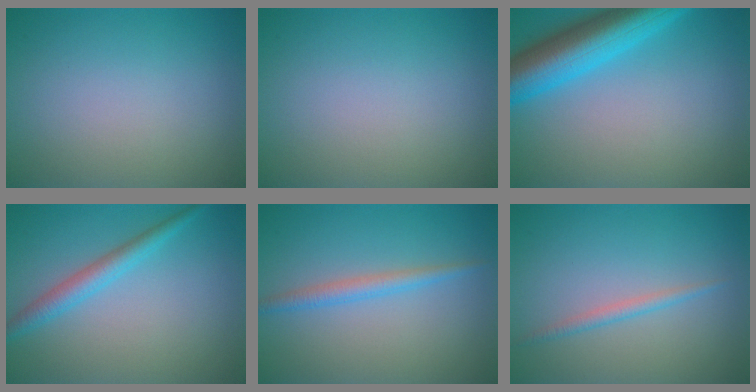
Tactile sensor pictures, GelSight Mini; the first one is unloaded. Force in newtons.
{"total": 0.0}
{"total": 8.5, "press": 8.5, "slide": 0.6}
{"total": 2.7, "press": 2.7, "slide": 0.1}
{"total": 1.9, "press": 1.9, "slide": 0.1}
{"total": 1.2, "press": 1.2, "slide": 0.1}